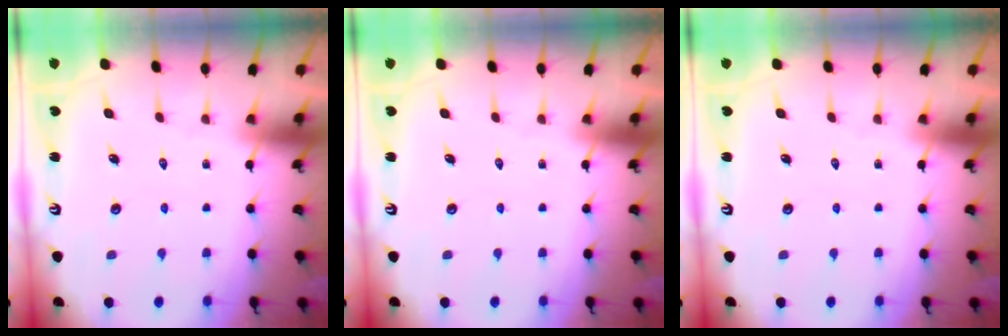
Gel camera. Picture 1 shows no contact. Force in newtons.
{"total": 0.0}
{"total": 0.0}